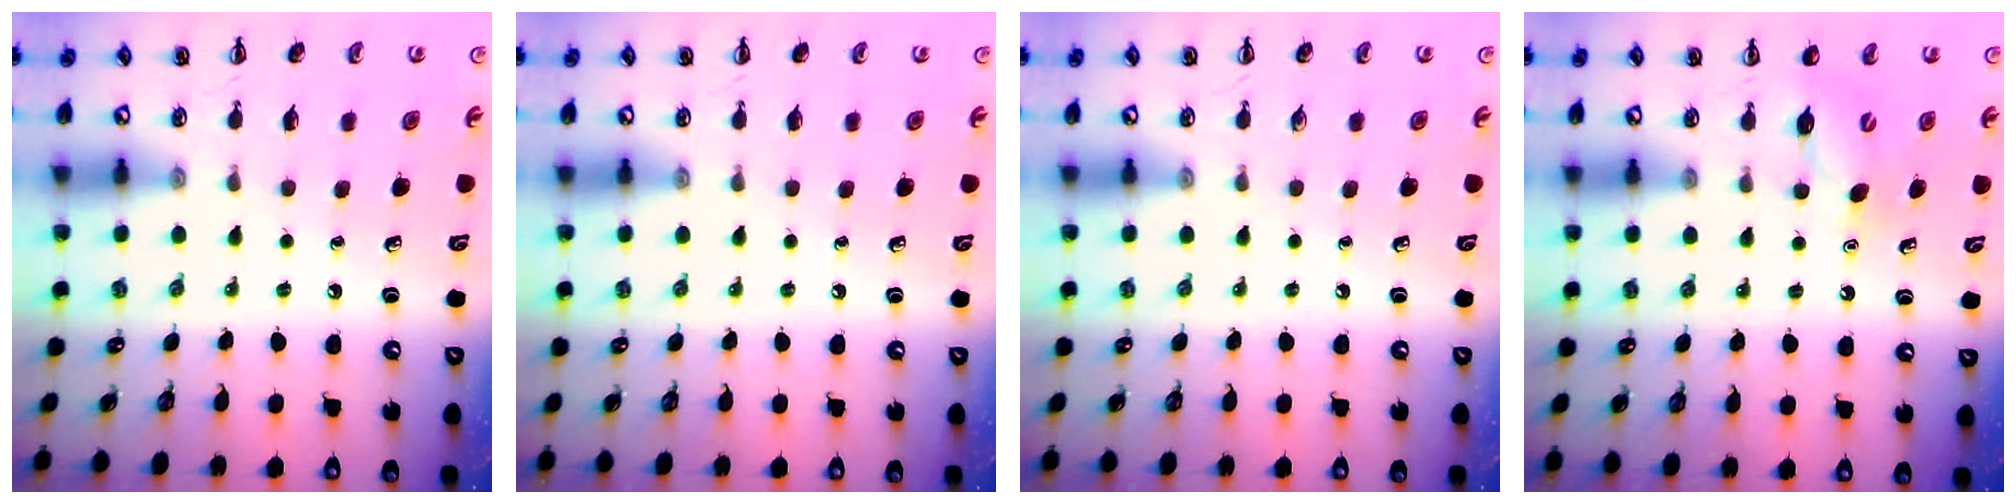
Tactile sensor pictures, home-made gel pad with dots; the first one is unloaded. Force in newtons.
{"total": 0.0}
{"total": 0.0}
{"total": 6.8, "press": 6.6, "slide": 1.6}